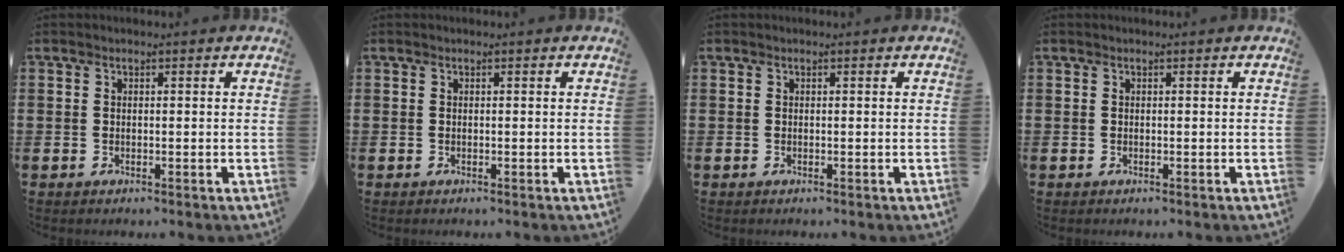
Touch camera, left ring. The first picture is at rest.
{"total": 0.0}
{"total": 0.0}
{"total": 0.0}